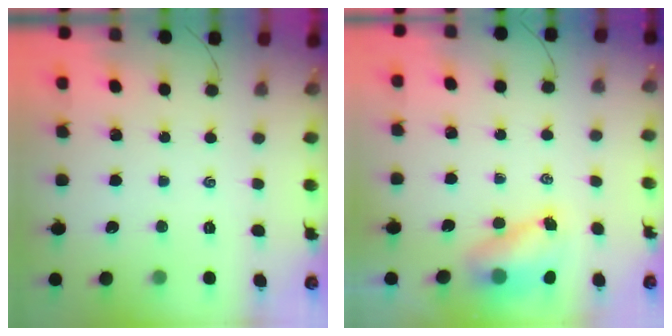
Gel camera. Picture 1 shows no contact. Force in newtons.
{"total": 5.7, "press": 5.7, "slide": 0.7}